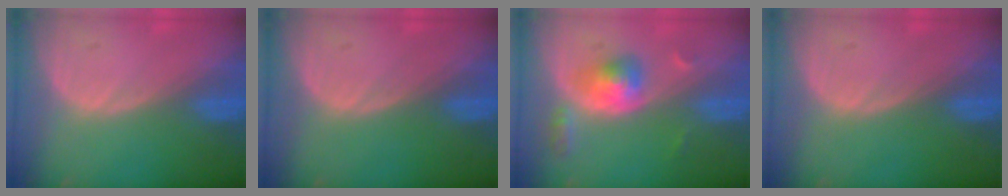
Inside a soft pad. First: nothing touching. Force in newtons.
{"total": 0.0}
{"total": 5.2, "press": 4.9, "slide": 1.8}
{"total": 0.0}